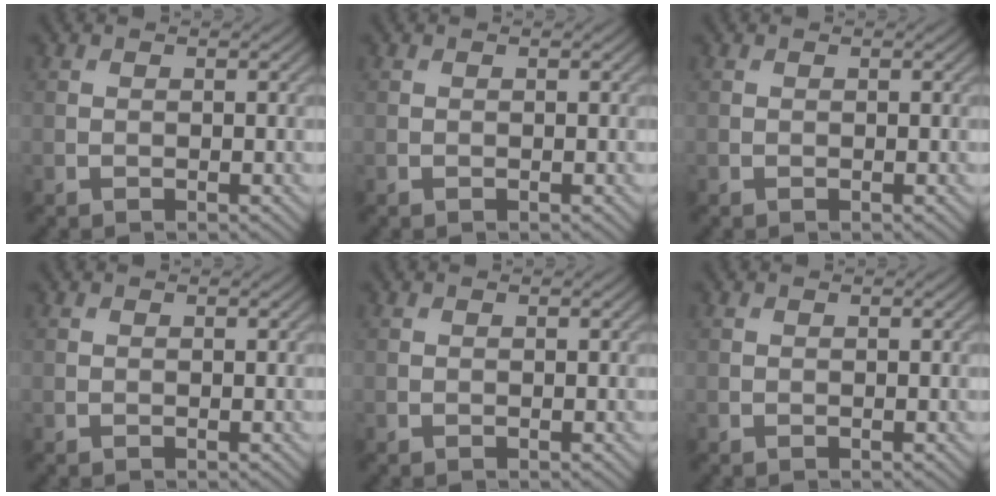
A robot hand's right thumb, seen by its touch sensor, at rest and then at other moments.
{"total": 0.0}
{"total": 0.0}
{"total": 0.0}
{"total": 0.0}
{"total": 0.0}